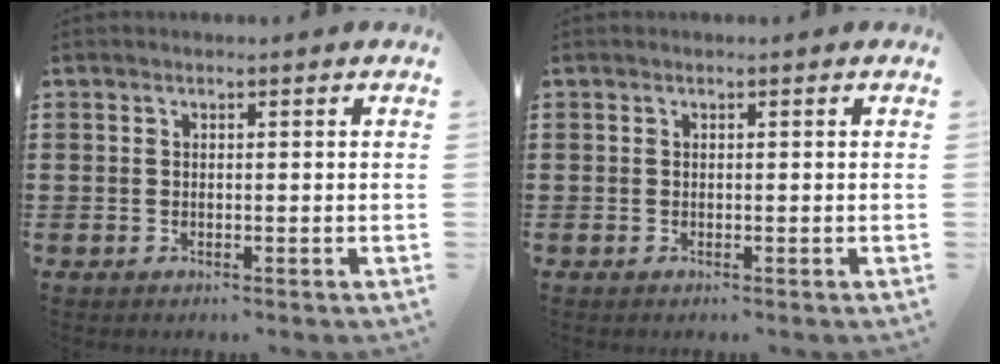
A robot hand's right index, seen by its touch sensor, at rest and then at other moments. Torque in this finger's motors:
{"motor_torque": [0.18, 0.22, 0.02, -0.01]}